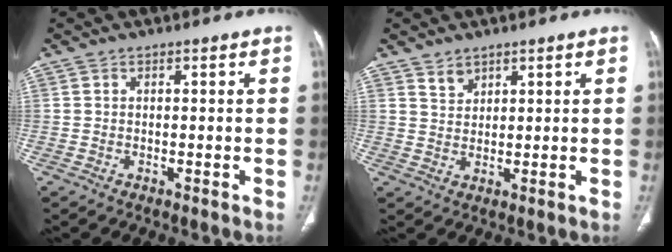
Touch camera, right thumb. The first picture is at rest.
{"total": 2.5, "force": [2.0, 1.4, 0.6], "torque": [0.000, -0.016, 0.040]}